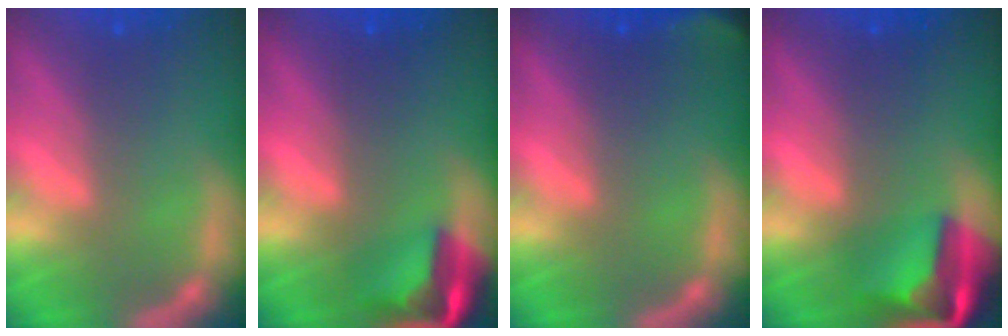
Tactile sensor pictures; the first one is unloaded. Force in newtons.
{"total": 5.0}
{"total": 2.9}
{"total": 6.9}